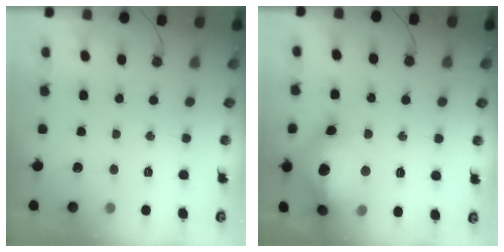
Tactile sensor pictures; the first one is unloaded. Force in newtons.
{"total": 19.3, "press": 19.2, "slide": 1.6}